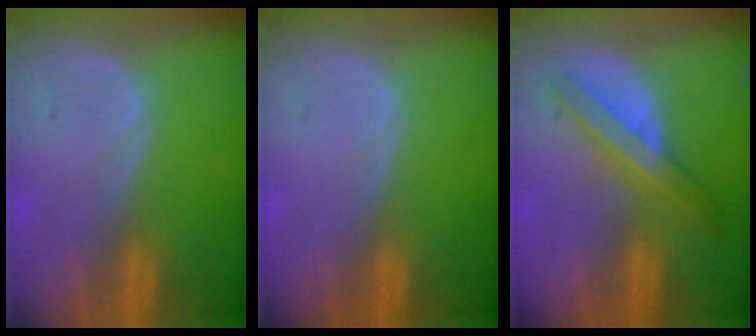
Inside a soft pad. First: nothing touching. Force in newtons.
{"total": 0.0}
{"total": 7.1, "press": 6.0, "slide": 3.7}